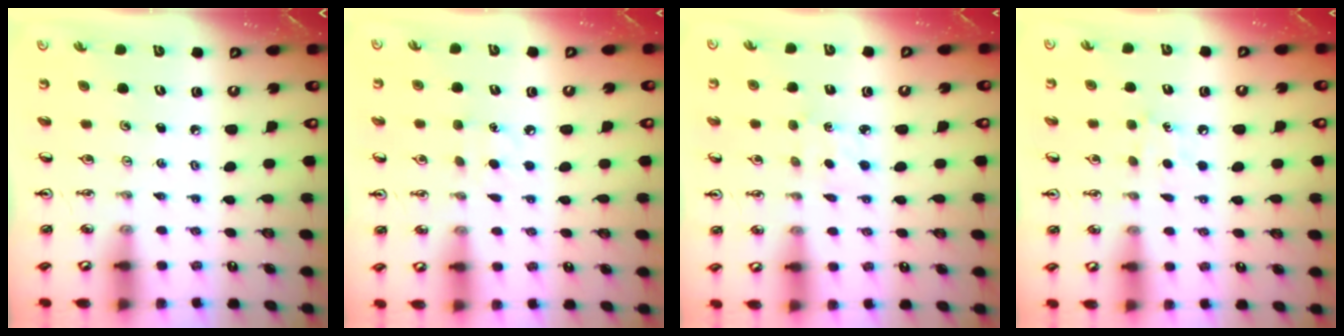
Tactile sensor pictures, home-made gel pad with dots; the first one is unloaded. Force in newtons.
{"total": 4.8, "press": 4.8, "slide": 0.5}
{"total": 2.7, "press": 2.6, "slide": 0.3}
{"total": 6.7, "press": 6.7, "slide": 0.8}